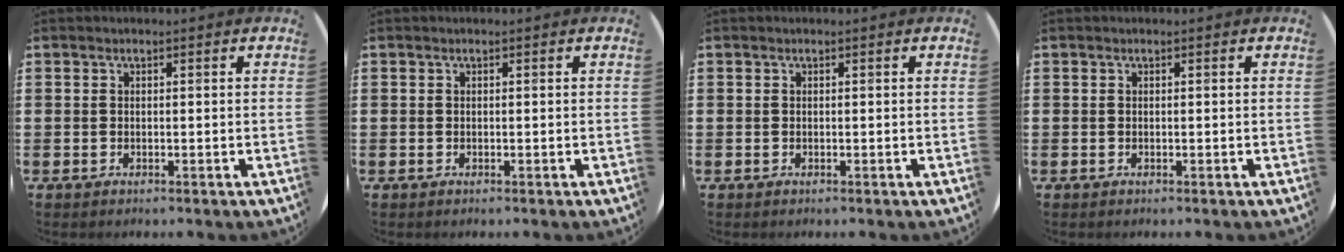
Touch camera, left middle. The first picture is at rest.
{"total": 0.0}
{"total": 0.0}
{"total": 0.0}